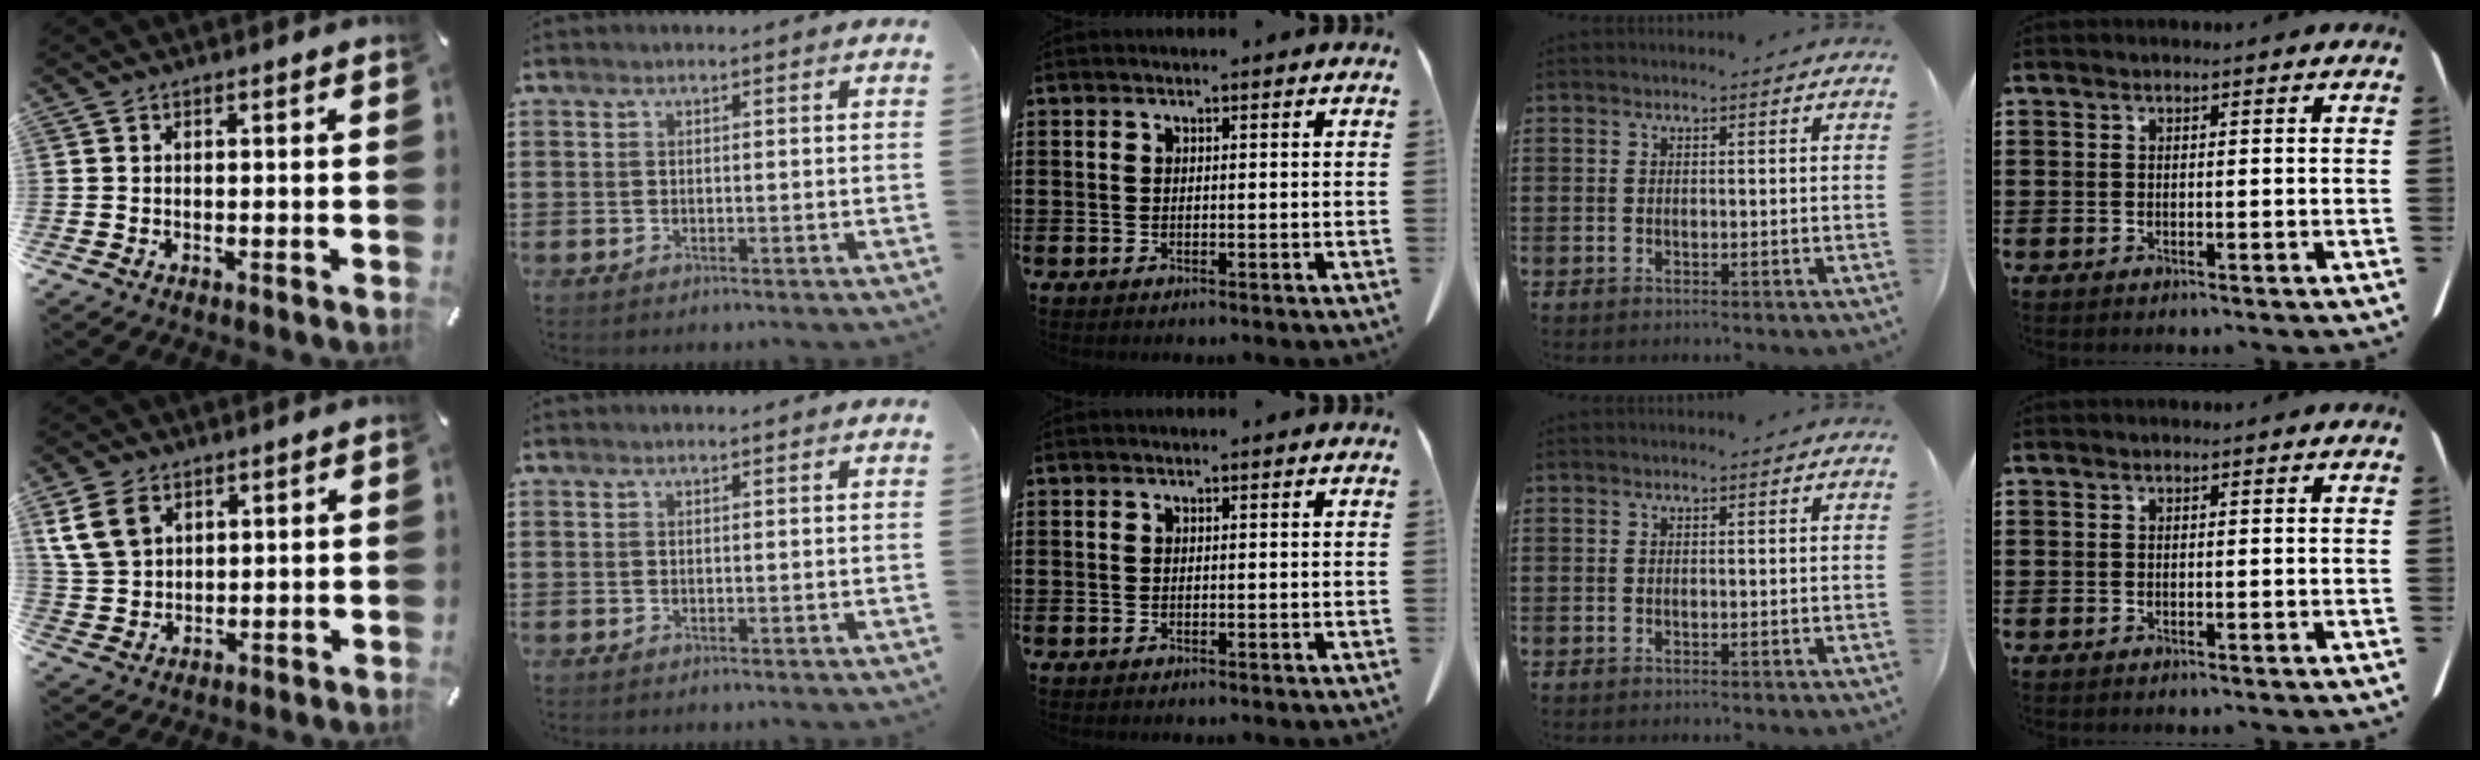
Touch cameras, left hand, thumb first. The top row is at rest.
{"thumb": {"total": 8.1, "force": [3.9, 6.1, 3.6], "torque": [-0.101, 0.004, 0.077]}}